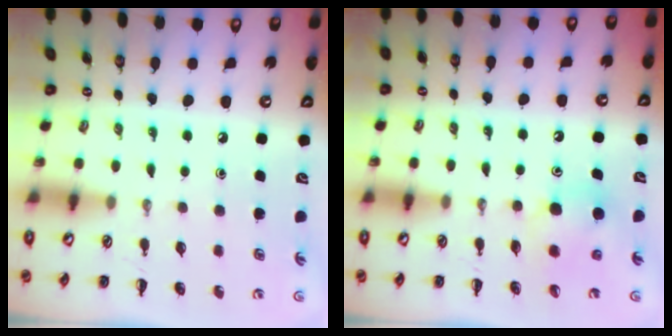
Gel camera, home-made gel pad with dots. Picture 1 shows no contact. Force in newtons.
{"total": 6.5, "press": 6.4, "slide": 1.5}